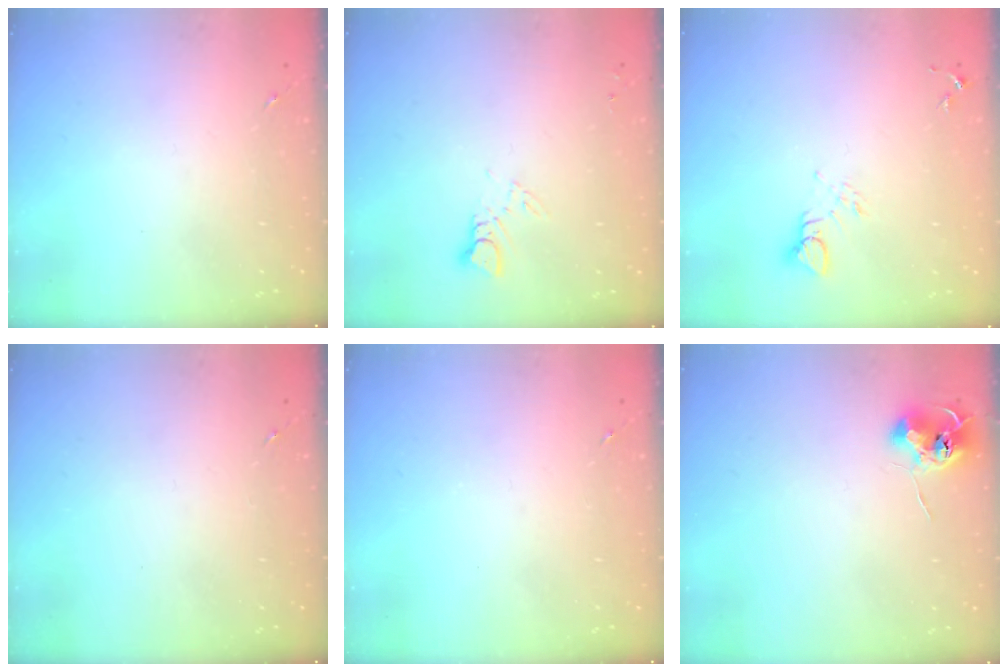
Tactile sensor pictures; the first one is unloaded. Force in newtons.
{"total": 3.0, "press": 3.0, "slide": 0.3}
{"total": 4.1, "press": 4.1, "slide": 0.4}
{"total": 0.0}
{"total": 0.0}
{"total": 7.8, "press": 7.8, "slide": 0.8}